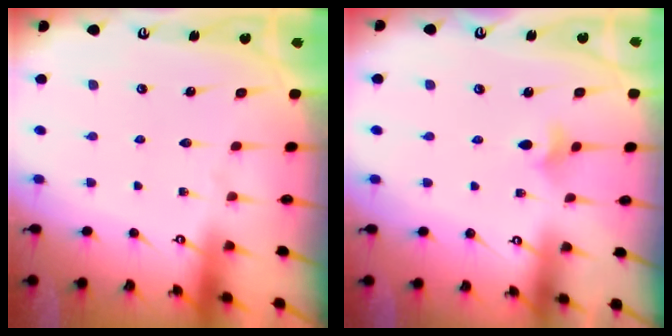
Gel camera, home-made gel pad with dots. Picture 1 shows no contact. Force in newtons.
{"total": 3.8, "press": 3.6, "slide": 1.1}